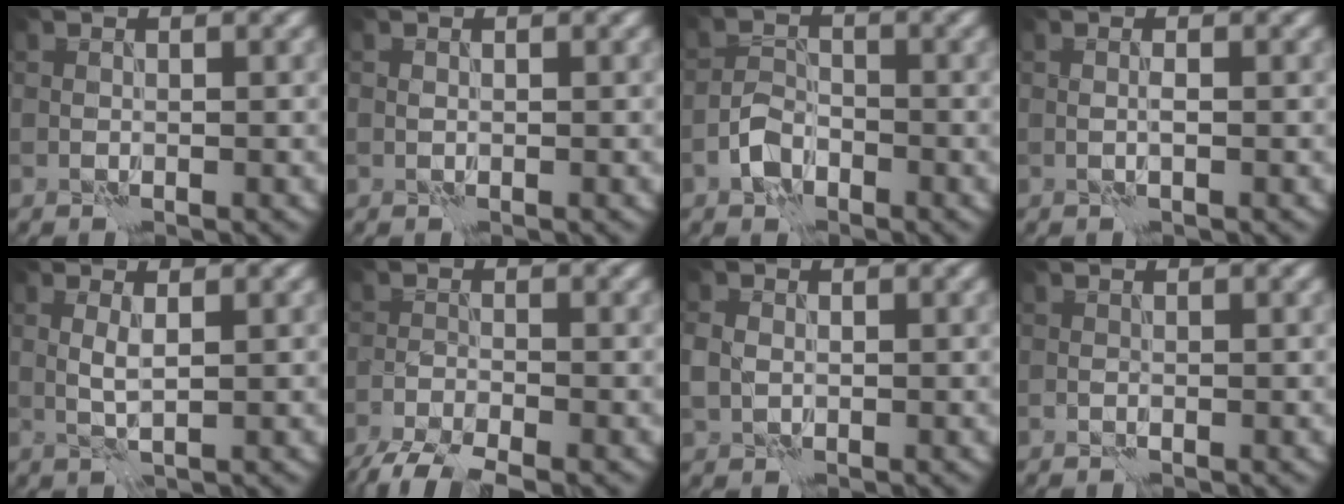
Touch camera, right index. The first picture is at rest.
{"total": 0.0}
{"total": 2.5, "force": [-1.6, 1.5, 1.2], "torque": [-0.019, 0.010, -0.035]}
{"total": 0.5, "force": [0.0, -0.1, 0.5], "torque": [-0.011, 0.001, 0.000]}
{"total": 1.3, "force": [0.4, 0.0, 1.2], "torque": [-0.029, 0.001, 0.009]}
{"total": 4.8, "force": [-4.1, 0.8, 2.4], "torque": [-0.043, -0.017, -0.083]}
{"total": 1.9, "force": [-0.1, 1.6, 1.0], "torque": [-0.024, 0.002, -0.005]}
{"total": 0.0}